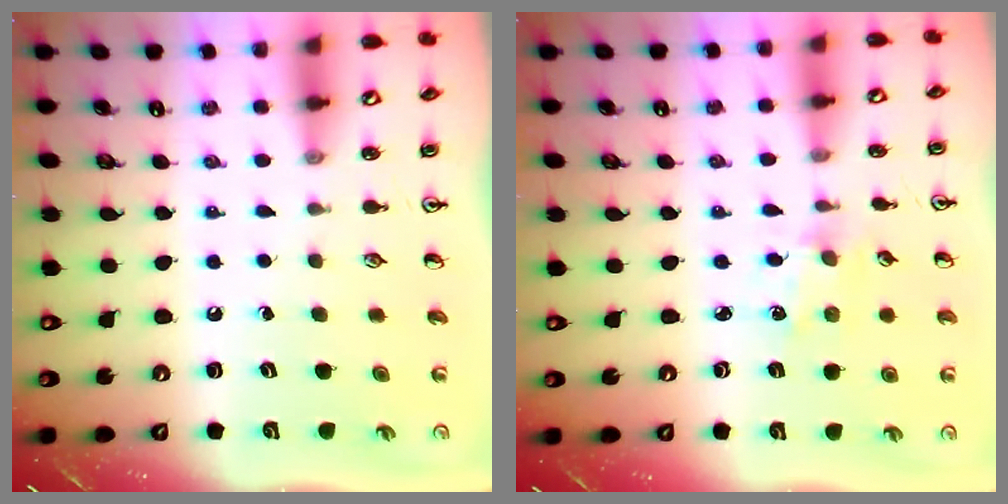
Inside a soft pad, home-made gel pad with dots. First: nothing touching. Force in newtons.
{"total": 1.3, "press": 1.3, "slide": 0.2}